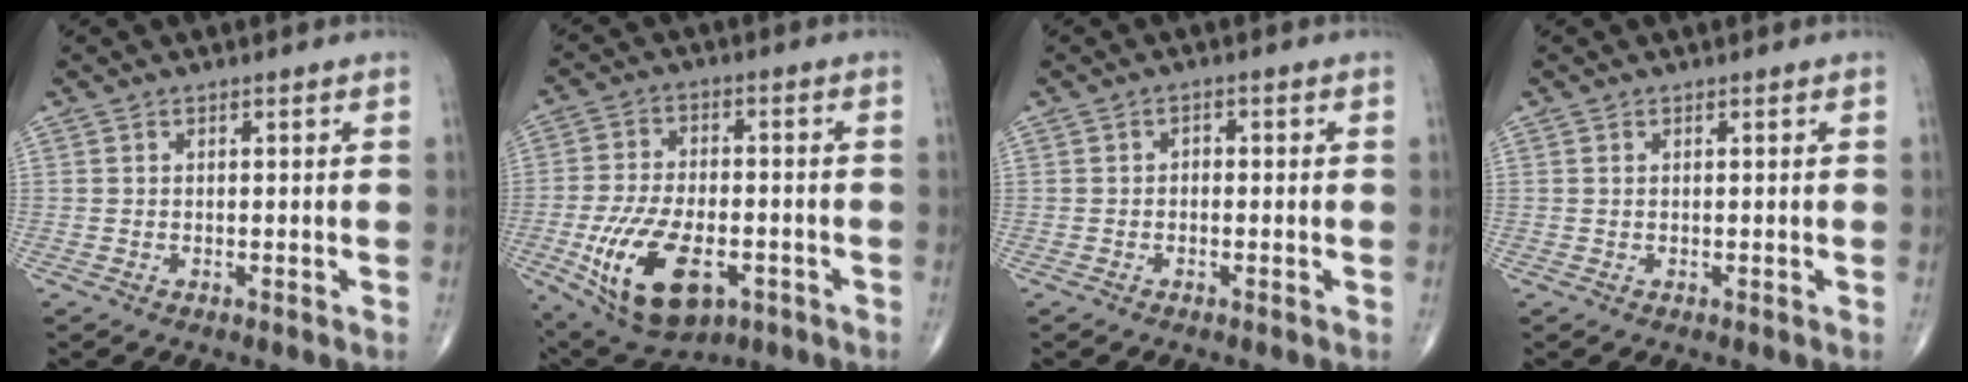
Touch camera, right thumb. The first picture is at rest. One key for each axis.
{"total": 16.7, "fx": -5.8, "fy": 8.9, "fz": 12.8, "tx": -0.226, "ty": 0.012, "tz": -0.085}
{"total": 1.2, "fx": -0.2, "fy": 0.9, "fz": 0.8, "tx": -0.002, "ty": 0.005, "tz": -0.010}
{"total": 0.0}